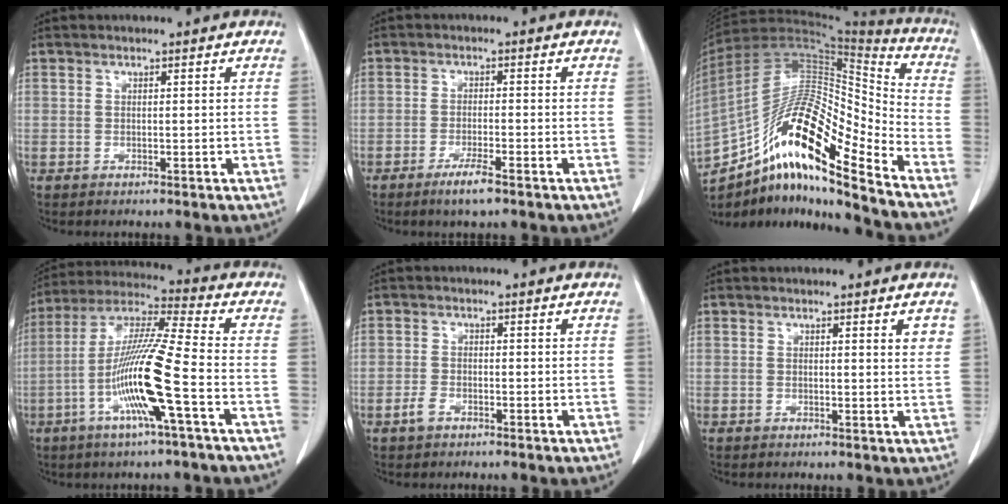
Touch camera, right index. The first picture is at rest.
{"total": 3.8, "force": [-2.6, 0.3, 2.8], "torque": [-0.054, -0.006, -0.046]}
{"total": 21.8, "force": [-13.1, 3.7, 16.9], "torque": [-0.319, 0.014, -0.231]}
{"total": 14.7, "force": [-4.7, -0.5, 13.9], "torque": [-0.278, -0.004, -0.098]}
{"total": 2.0, "force": [-1.3, 1.1, 1.0], "torque": [-0.023, 0.003, -0.023]}
{"total": 1.8, "force": [0.9, 0.2, 1.5], "torque": [-0.021, -0.004, 0.010]}